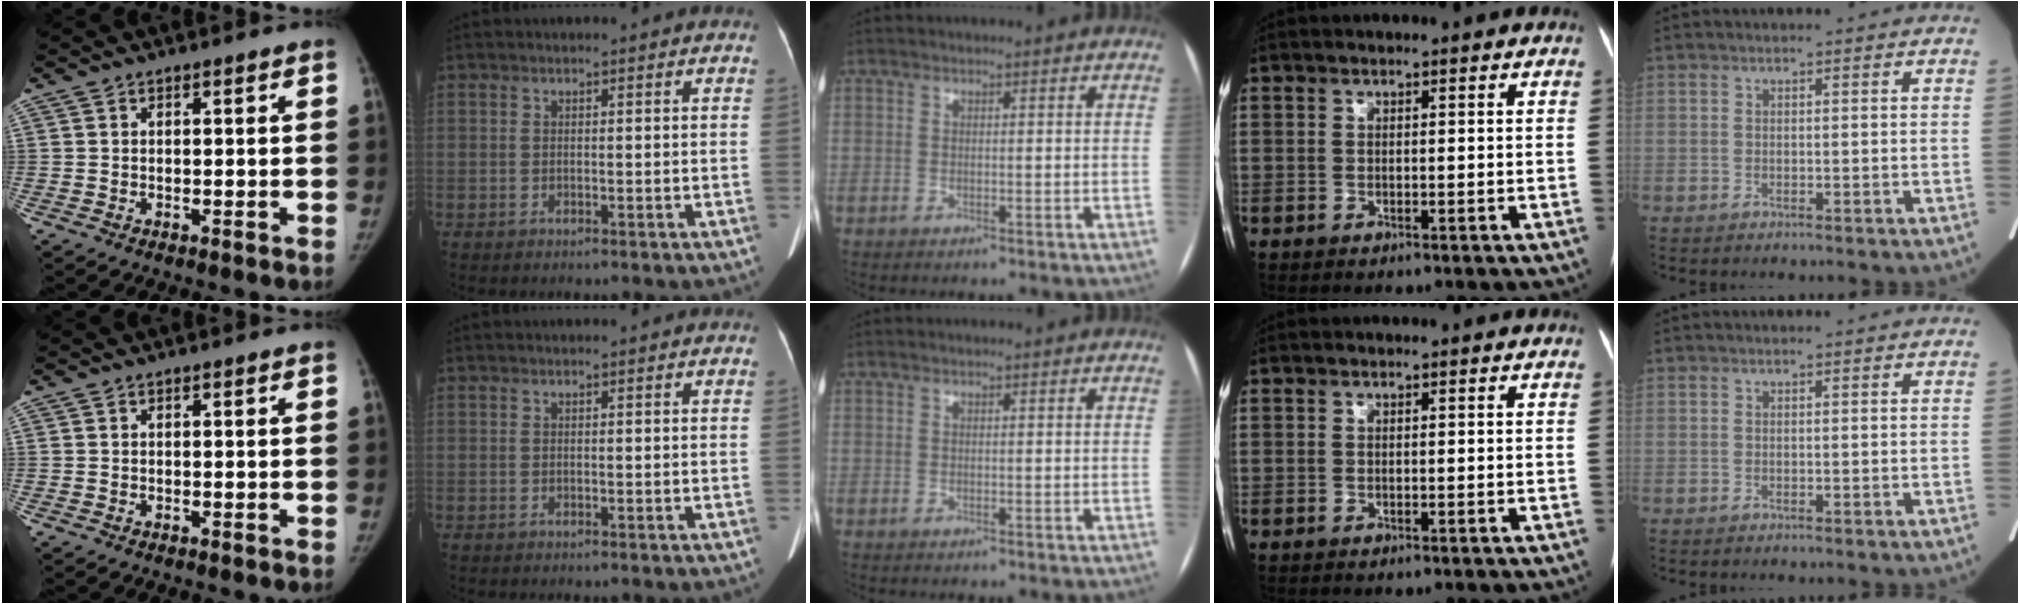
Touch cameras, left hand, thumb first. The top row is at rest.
{}